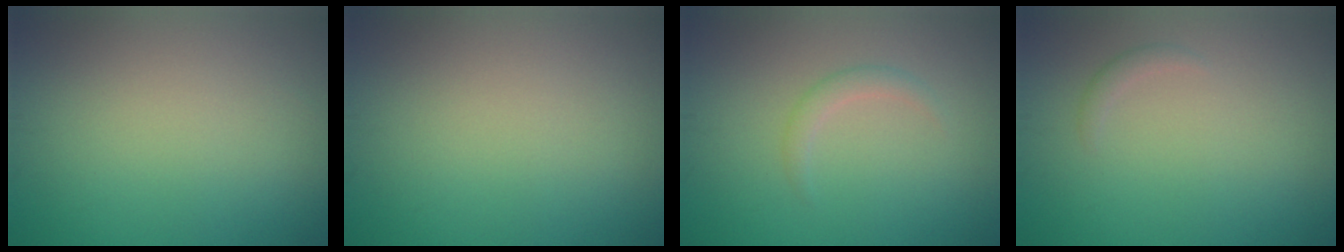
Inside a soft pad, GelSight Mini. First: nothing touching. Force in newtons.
{"total": 0.0}
{"total": 1.3, "press": 1.3, "slide": 0.1}
{"total": 0.8, "press": 0.8, "slide": 0.1}